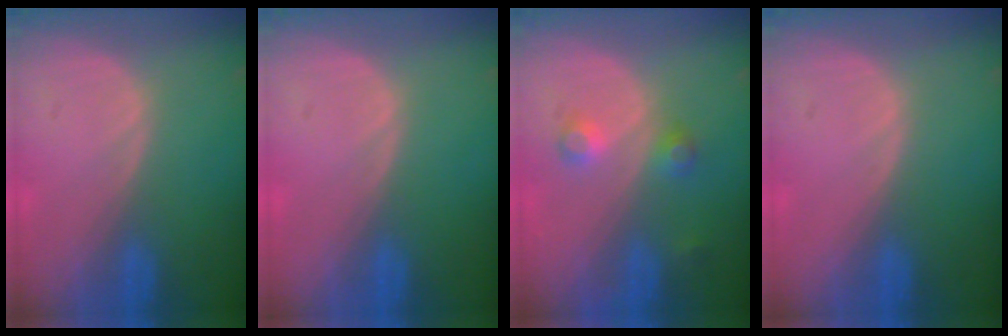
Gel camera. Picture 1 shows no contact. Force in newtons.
{"total": 0.0}
{"total": 3.6, "press": 3.4, "slide": 1.1}
{"total": 0.0}